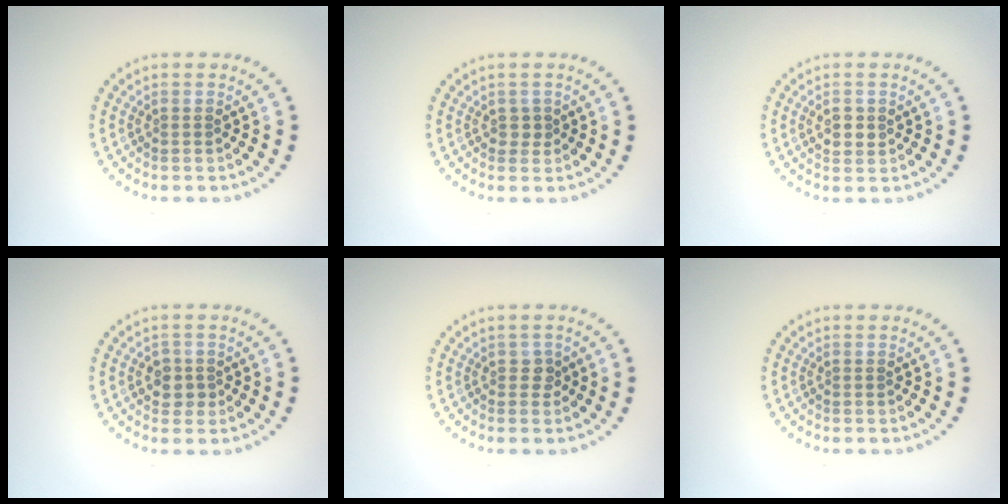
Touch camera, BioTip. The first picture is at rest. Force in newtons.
{"total": 1.0, "press": 0.9, "slide": 0.4}
{"total": 1.5, "press": 1.5, "slide": 0.2}
{"total": 1.8, "press": 1.6, "slide": 0.6}
{"total": 1.0, "press": 0.9, "slide": 0.4}
{"total": 0.0}